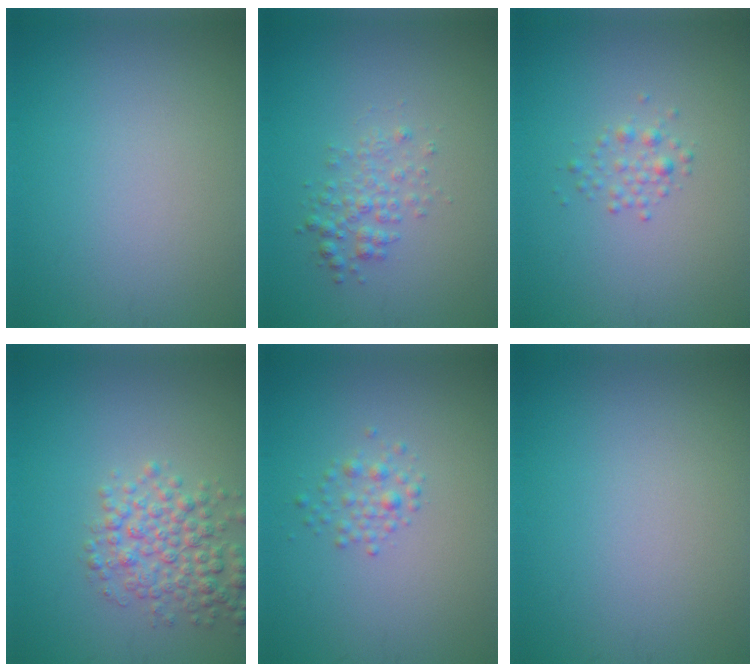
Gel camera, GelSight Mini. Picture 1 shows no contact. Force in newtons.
{"total": 2.0, "press": 2.0, "slide": 0.1}
{"total": 1.2, "press": 1.2, "slide": 0.1}
{"total": 4.1, "press": 4.1, "slide": 0.1}
{"total": 1.4, "press": 1.4, "slide": 0.1}
{"total": 0.0}